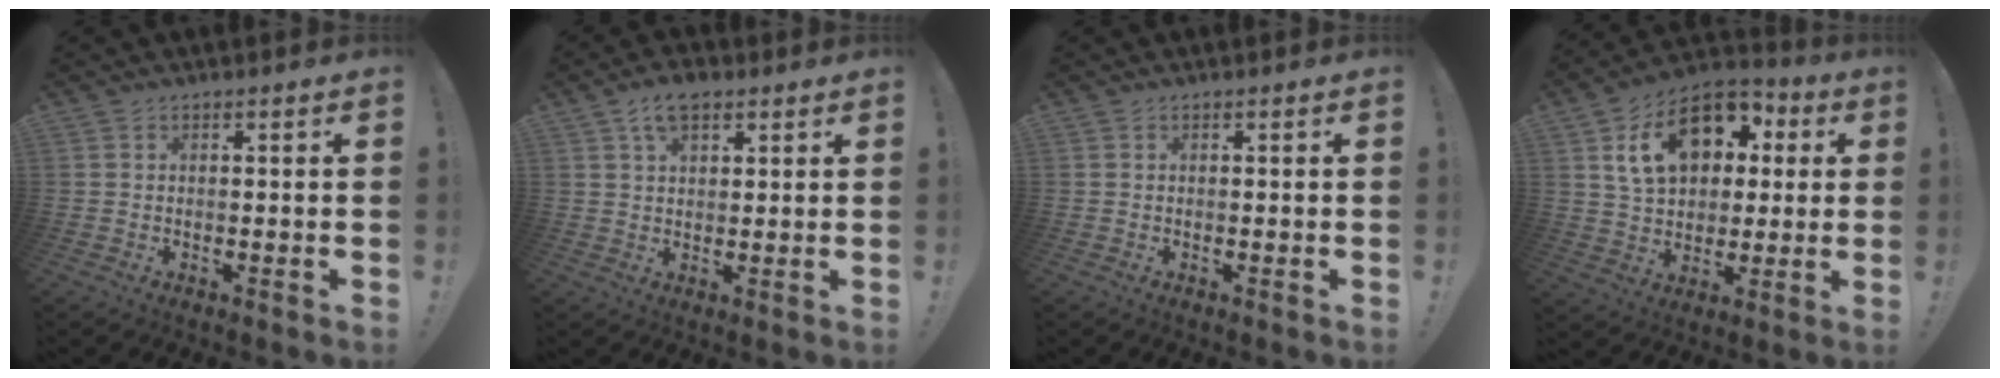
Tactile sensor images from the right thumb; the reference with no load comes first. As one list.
[{"total": 6.0, "force": [3.3, 3.2, 3.8], "torque": [-0.060, -0.006, 0.060]}, {"total": 0.0}, {"total": 18.9, "force": [6.5, 13.2, 11.9], "torque": [-0.178, -0.012, 0.123]}]